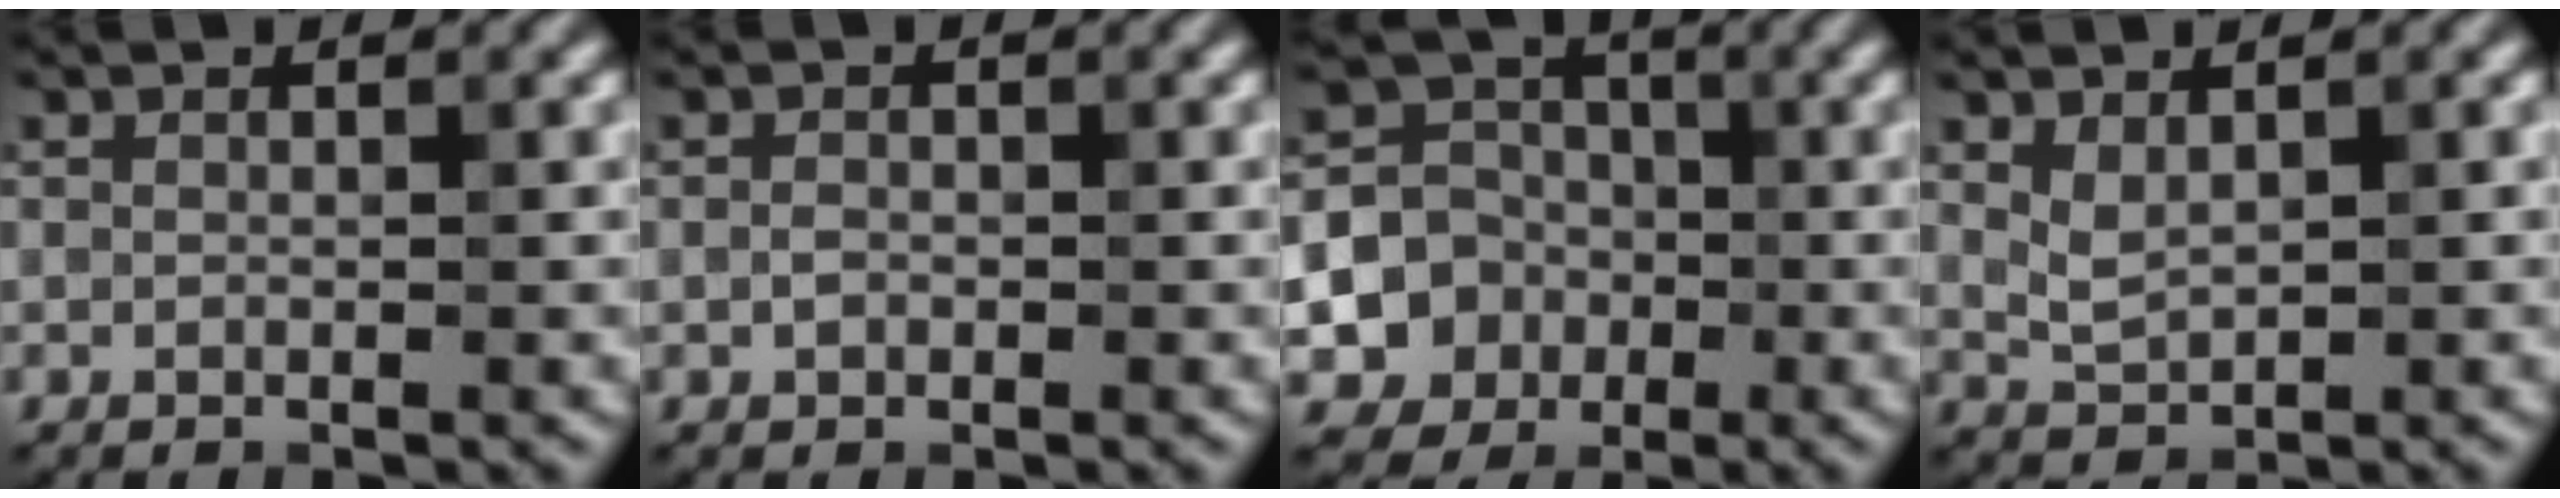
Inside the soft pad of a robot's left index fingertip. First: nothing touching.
{"total": 0.9, "force": [-0.2, 0.7, 0.6], "torque": [-0.010, -0.001, -0.006]}
{"total": 6.9, "force": [-2.2, 6.4, 1.6], "torque": [-0.007, -0.007, -0.060]}
{"total": 1.9, "force": [0.9, 1.0, 1.3], "torque": [-0.030, -0.002, 0.025]}